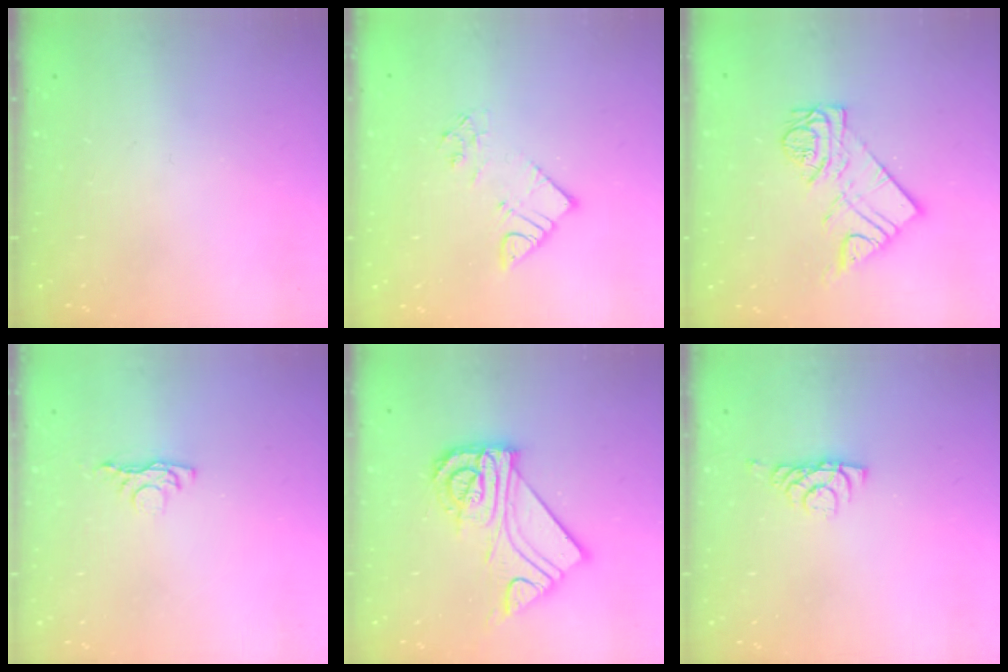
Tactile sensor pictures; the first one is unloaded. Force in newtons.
{"total": 6.3, "press": 6.3, "slide": 0.4}
{"total": 11.0, "press": 11.0, "slide": 1.1}
{"total": 3.7, "press": 3.7, "slide": 0.7}
{"total": 13.6, "press": 13.6, "slide": 0.7}
{"total": 6.0, "press": 6.0, "slide": 0.8}